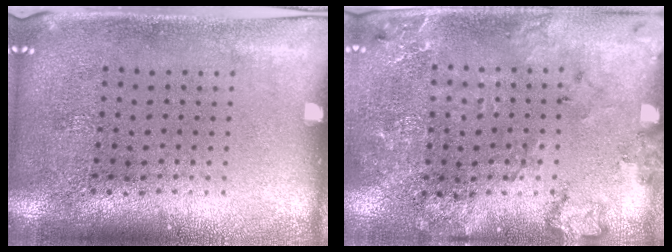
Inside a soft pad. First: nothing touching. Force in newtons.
{"total": 1.8, "press": 1.7, "slide": 0.4}